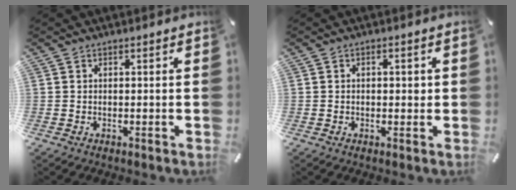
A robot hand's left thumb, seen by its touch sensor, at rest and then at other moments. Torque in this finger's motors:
{"motor_torque": [-0.10, -0.08, -0.11, 0.02, -0.01]}